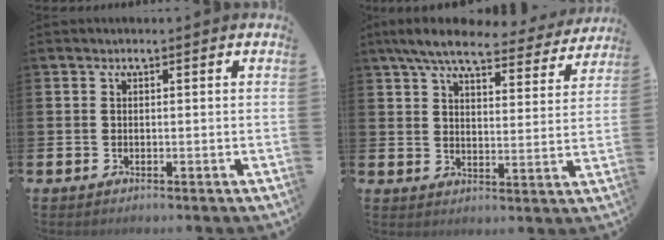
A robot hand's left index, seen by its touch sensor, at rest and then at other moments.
{"total": 7.5, "force": [6.7, 1.5, 3.1], "torque": [-0.070, -0.034, 0.116]}